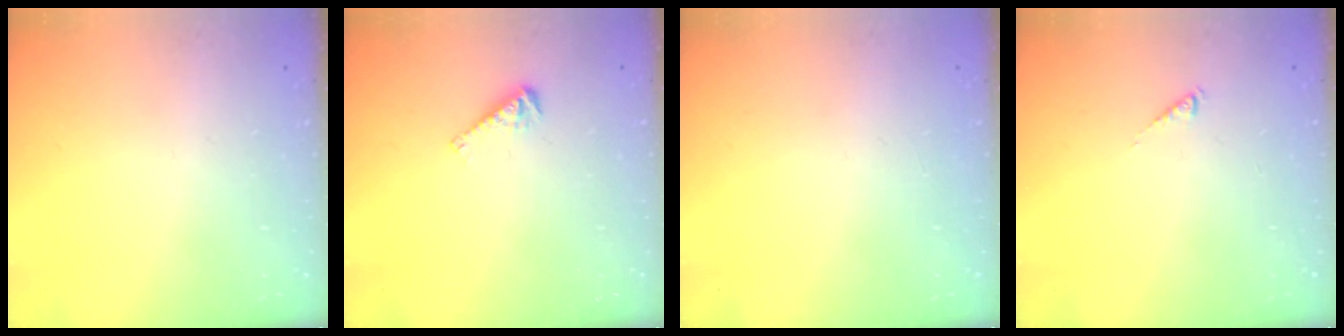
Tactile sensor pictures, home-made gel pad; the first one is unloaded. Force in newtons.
{"total": 4.6, "press": 4.5, "slide": 0.6}
{"total": 0.0}
{"total": 0.0}